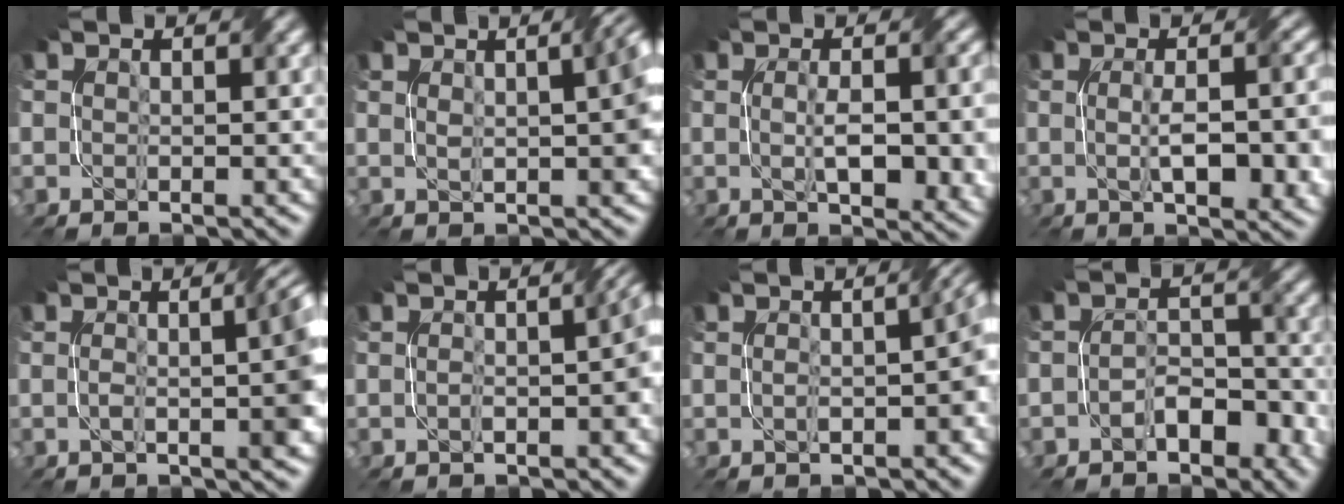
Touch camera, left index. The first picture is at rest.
{"total": 4.6, "force": [0.9, 1.3, 4.3], "torque": [-0.053, 0.012, 0.014]}
{"total": 7.6, "force": [-0.8, 2.5, 7.1], "torque": [-0.107, -0.009, -0.003]}
{"total": 8.3, "force": [-0.9, 2.8, 7.8], "torque": [-0.104, -0.004, -0.007]}
{"total": 7.5, "force": [0.0, 2.7, 7.0], "torque": [-0.063, 0.014, -0.005]}
{"total": 3.3, "force": [-0.6, 0.7, 3.2], "torque": [-0.048, 0.010, -0.010]}
{"total": 4.4, "force": [-0.4, 1.2, 4.2], "torque": [-0.056, 0.005, -0.004]}
{"total": 3.6, "force": [-2.0, 1.9, 2.3], "torque": [-0.035, 0.007, -0.031]}